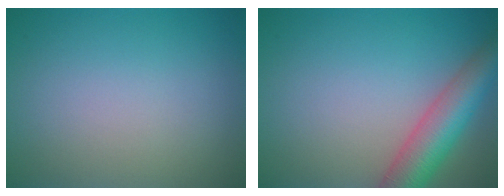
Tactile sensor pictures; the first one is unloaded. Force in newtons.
{"total": 6.4, "press": 6.4, "slide": 0.3}